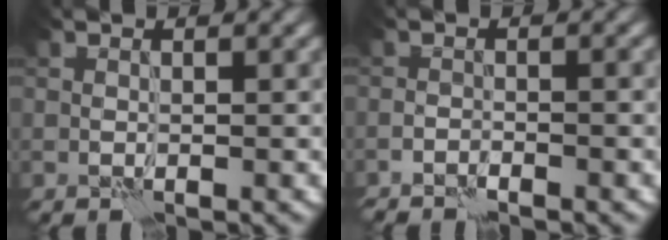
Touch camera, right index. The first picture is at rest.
{"total": 1.7, "force": [-1.6, 0.0, 0.4], "torque": [-0.008, 0.007, -0.033]}